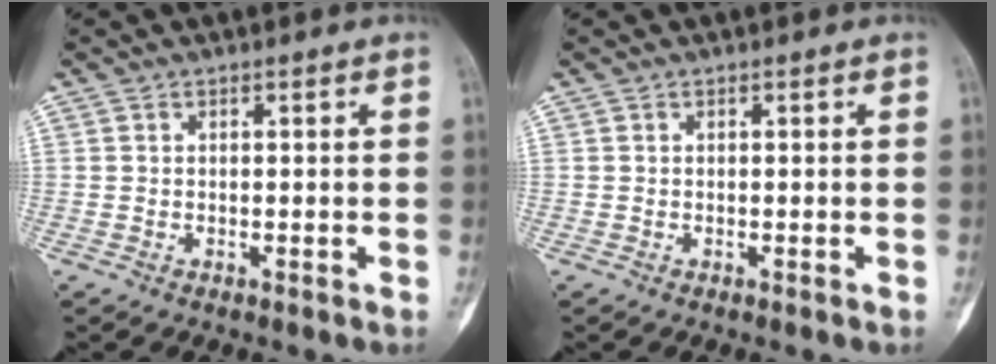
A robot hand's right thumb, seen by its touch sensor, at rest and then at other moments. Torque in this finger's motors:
{"motor_torque": [0.16, 0.15, 0.00, 0.00, 0.00]}